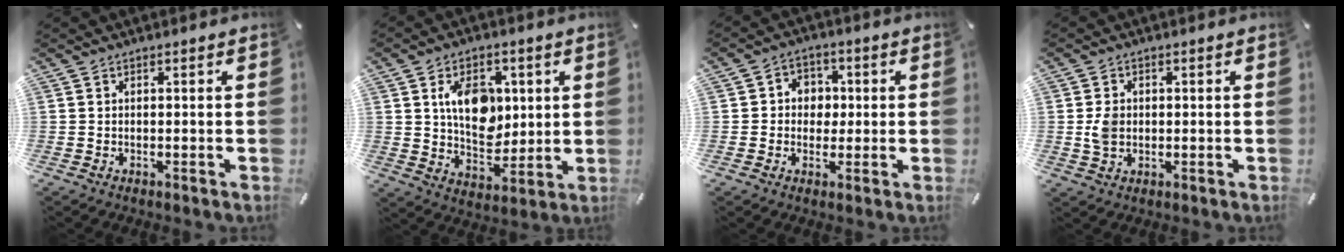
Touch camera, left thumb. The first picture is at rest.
{"total": 11.9, "force": [3.3, 8.8, 7.3], "torque": [-0.101, 0.000, 0.061]}
{"total": 5.4, "force": [-0.5, 5.2, 1.6], "torque": [-0.026, 0.014, -0.012]}
{"total": 4.3, "force": [0.1, 3.5, 2.5], "torque": [-0.044, 0.003, -0.001]}